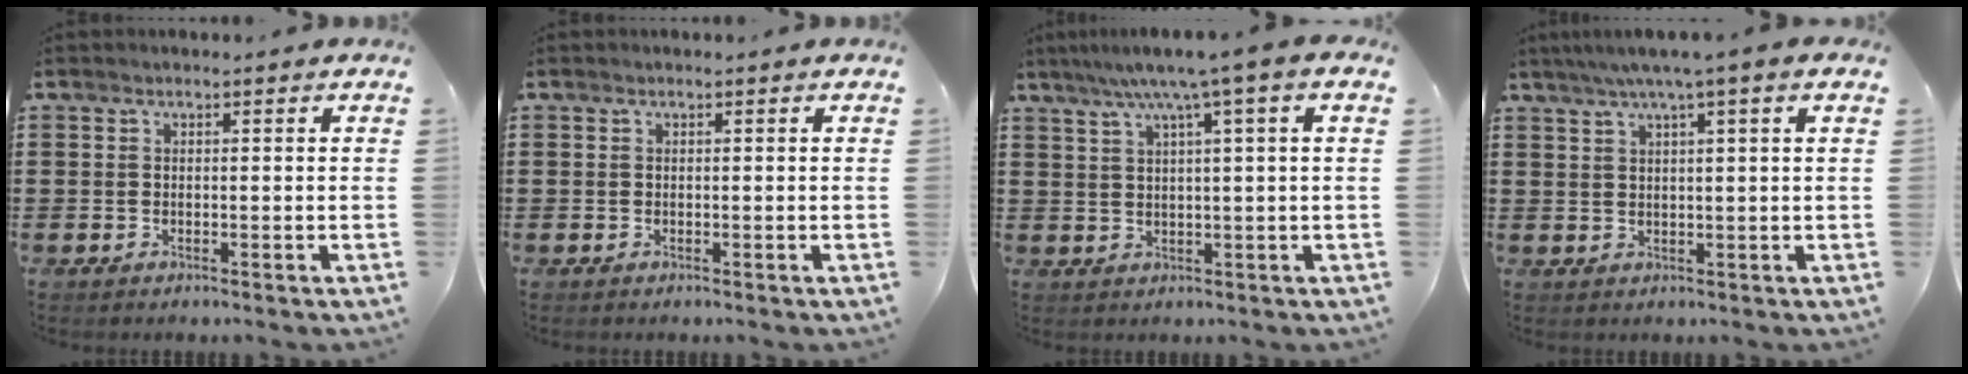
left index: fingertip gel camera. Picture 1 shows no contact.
{"total": 0.0}
{"total": 5.5, "force": [2.7, -0.5, 4.7], "torque": [-0.102, -0.003, 0.039]}
{"total": 3.7, "force": [2.2, -0.4, 2.9], "torque": [-0.061, 0.002, 0.036]}